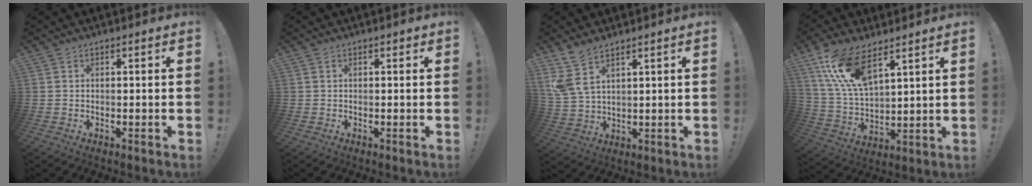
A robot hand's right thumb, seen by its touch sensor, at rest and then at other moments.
{"total": 0.6, "force": [0.2, 0.5, 0.2], "torque": [-0.004, 0.002, 0.004]}
{"total": 7.2, "force": [5.2, 2.8, 4.2], "torque": [-0.092, -0.023, 0.100]}
{"total": 14.6, "force": [9.6, 5.5, 9.5], "torque": [-0.196, -0.048, 0.179]}